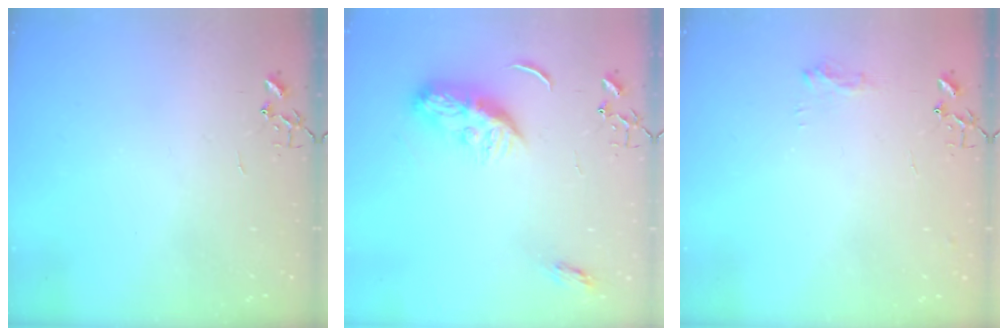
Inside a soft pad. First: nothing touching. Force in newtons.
{"total": 11.2, "press": 11.2, "slide": 0.5}
{"total": 8.7, "press": 8.7, "slide": 0.9}